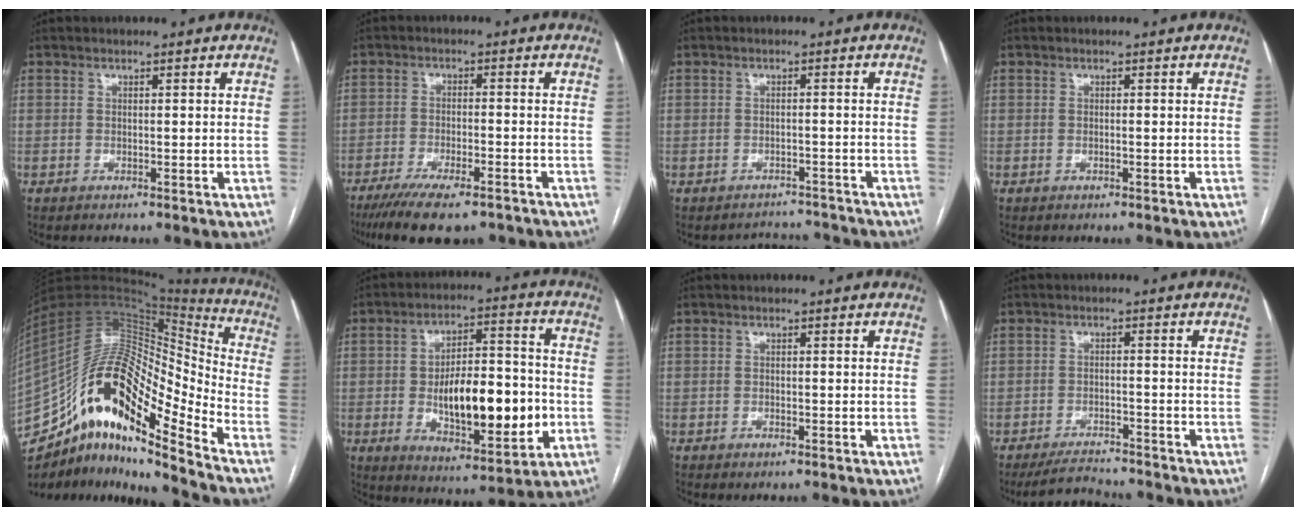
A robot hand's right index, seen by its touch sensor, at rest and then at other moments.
{"total": 11.5, "force": [-8.8, 2.7, 6.8], "torque": [-0.104, -0.018, -0.135]}
{"total": 3.6, "force": [-3.1, 1.3, -1.1], "torque": [0.013, 0.018, -0.042]}
{"total": 0.0}
{"total": 24.0, "force": [-14.7, 5.6, 18.1], "torque": [-0.349, 0.027, -0.257]}
{"total": 16.8, "force": [-2.7, 6.0, 15.4], "torque": [-0.243, 0.012, -0.032]}
{"total": 0.7, "force": [-0.5, 0.3, 0.5], "torque": [-0.009, -0.002, -0.002]}
{"total": 4.9, "force": [-4.7, 0.8, 0.9], "torque": [-0.017, -0.013, -0.080]}